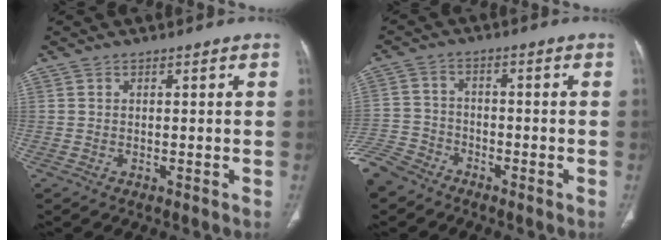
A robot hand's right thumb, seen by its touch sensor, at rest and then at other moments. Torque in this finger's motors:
{"motor_torque": [1.56, 0.63, 0.66, -1.17, 0.02]}